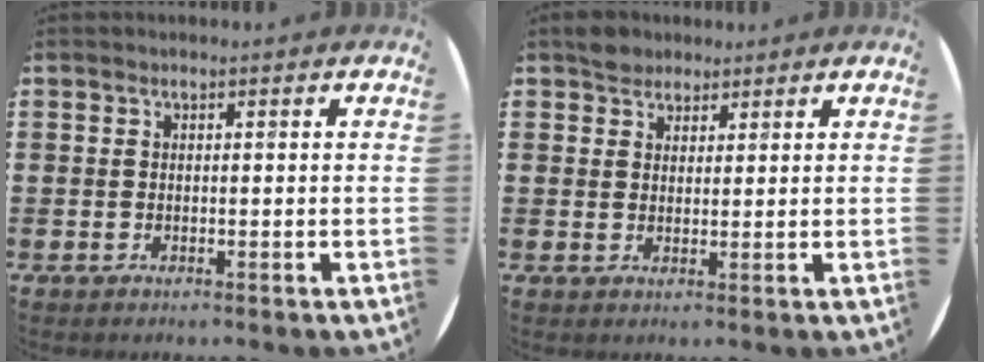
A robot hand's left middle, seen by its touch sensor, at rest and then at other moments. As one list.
[{"total": 2.7, "force": [2.4, 1.2, -0.1], "torque": [0.006, 0.004, 0.046]}]